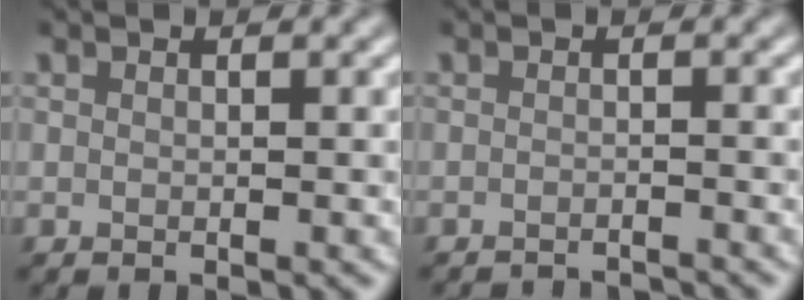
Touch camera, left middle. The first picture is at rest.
{"total": 3.4, "force": [-3.3, 0.3, 0.7], "torque": [-0.008, 0.005, -0.044]}